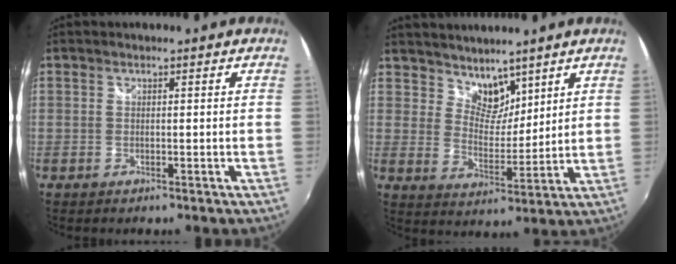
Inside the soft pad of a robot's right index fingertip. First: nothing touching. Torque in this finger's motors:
{"motor_torque": [-0.03, 0.19, 0.10, 0.00]}